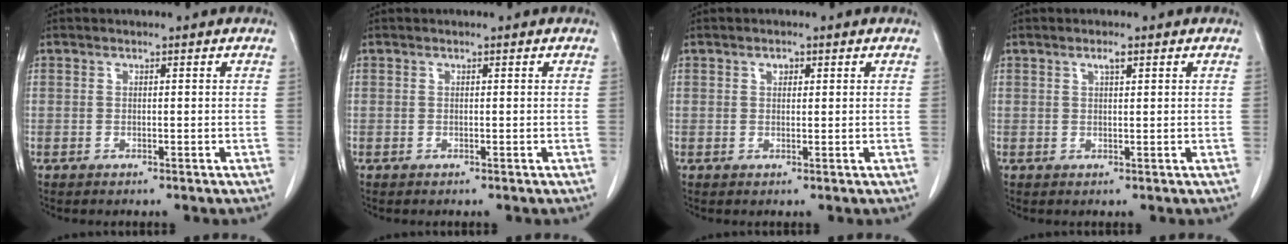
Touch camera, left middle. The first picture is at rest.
{"total": 0.0}
{"total": 1.2, "force": [0.6, 0.7, 0.7], "torque": [-0.012, -0.001, 0.010]}
{"total": 1.4, "force": [0.9, 0.2, 1.1], "torque": [-0.022, -0.001, 0.016]}